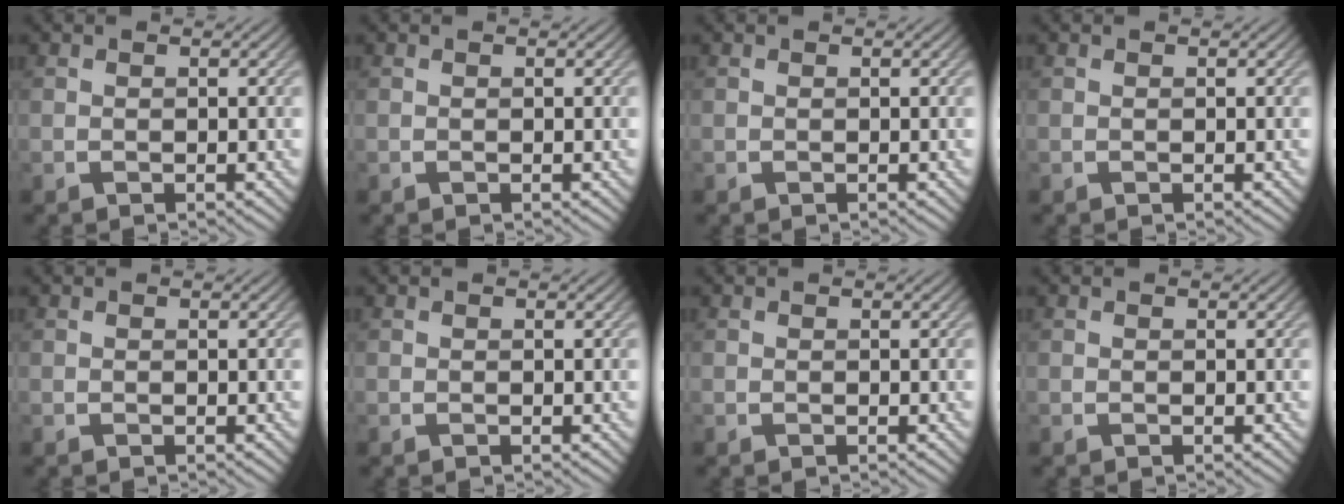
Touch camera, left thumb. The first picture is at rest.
{"total": 0.0}
{"total": 0.0}
{"total": 0.0}
{"total": 0.0}
{"total": 0.0}
{"total": 0.0}
{"total": 0.0}